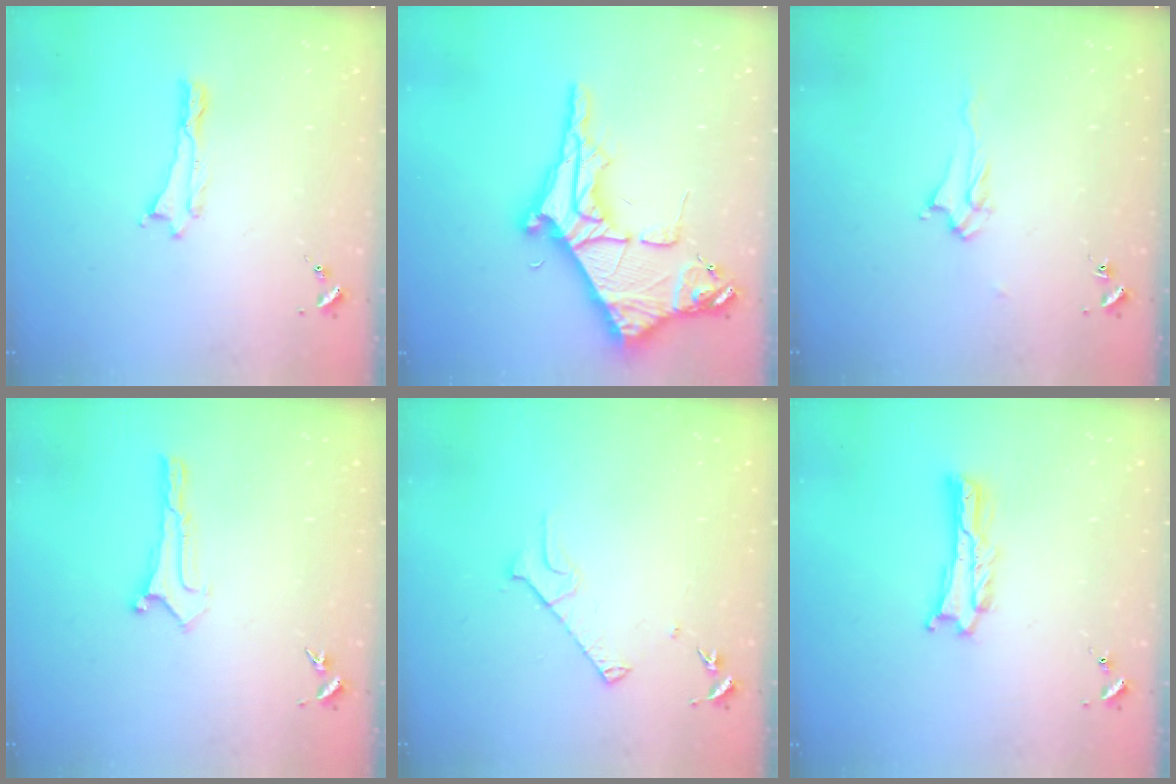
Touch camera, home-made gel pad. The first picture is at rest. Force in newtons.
{"total": 8.9, "press": 8.8, "slide": 1.0}
{"total": 2.5, "press": 2.4, "slide": 0.4}
{"total": 0.0}
{"total": 3.9, "press": 3.9, "slide": 0.4}
{"total": 1.0, "press": 1.0, "slide": 0.2}